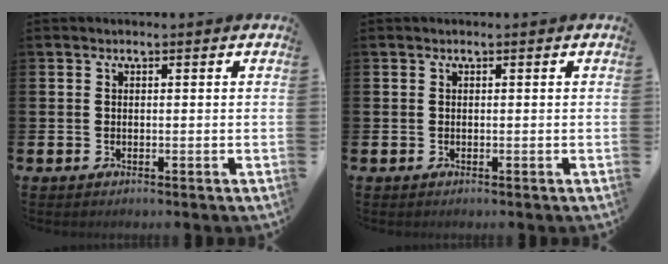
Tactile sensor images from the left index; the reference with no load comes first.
{"total": 0.0}